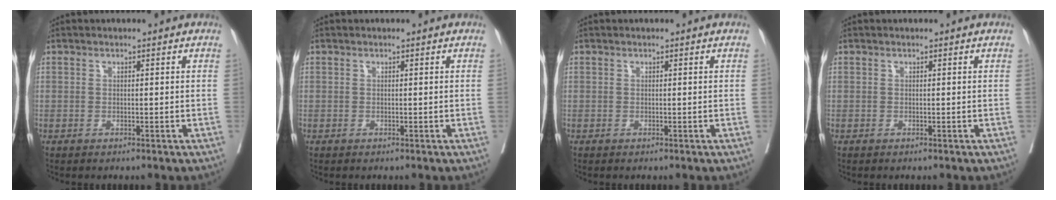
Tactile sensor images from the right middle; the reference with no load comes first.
{"total": 0.0}
{"total": 0.0}
{"total": 0.0}